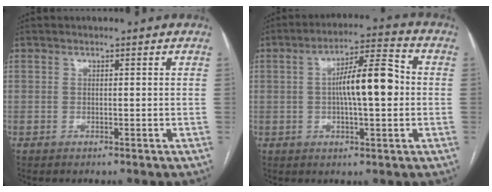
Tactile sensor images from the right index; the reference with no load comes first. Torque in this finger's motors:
{"motor_torque": [1.03, 0.07, 0.75, 0.12]}